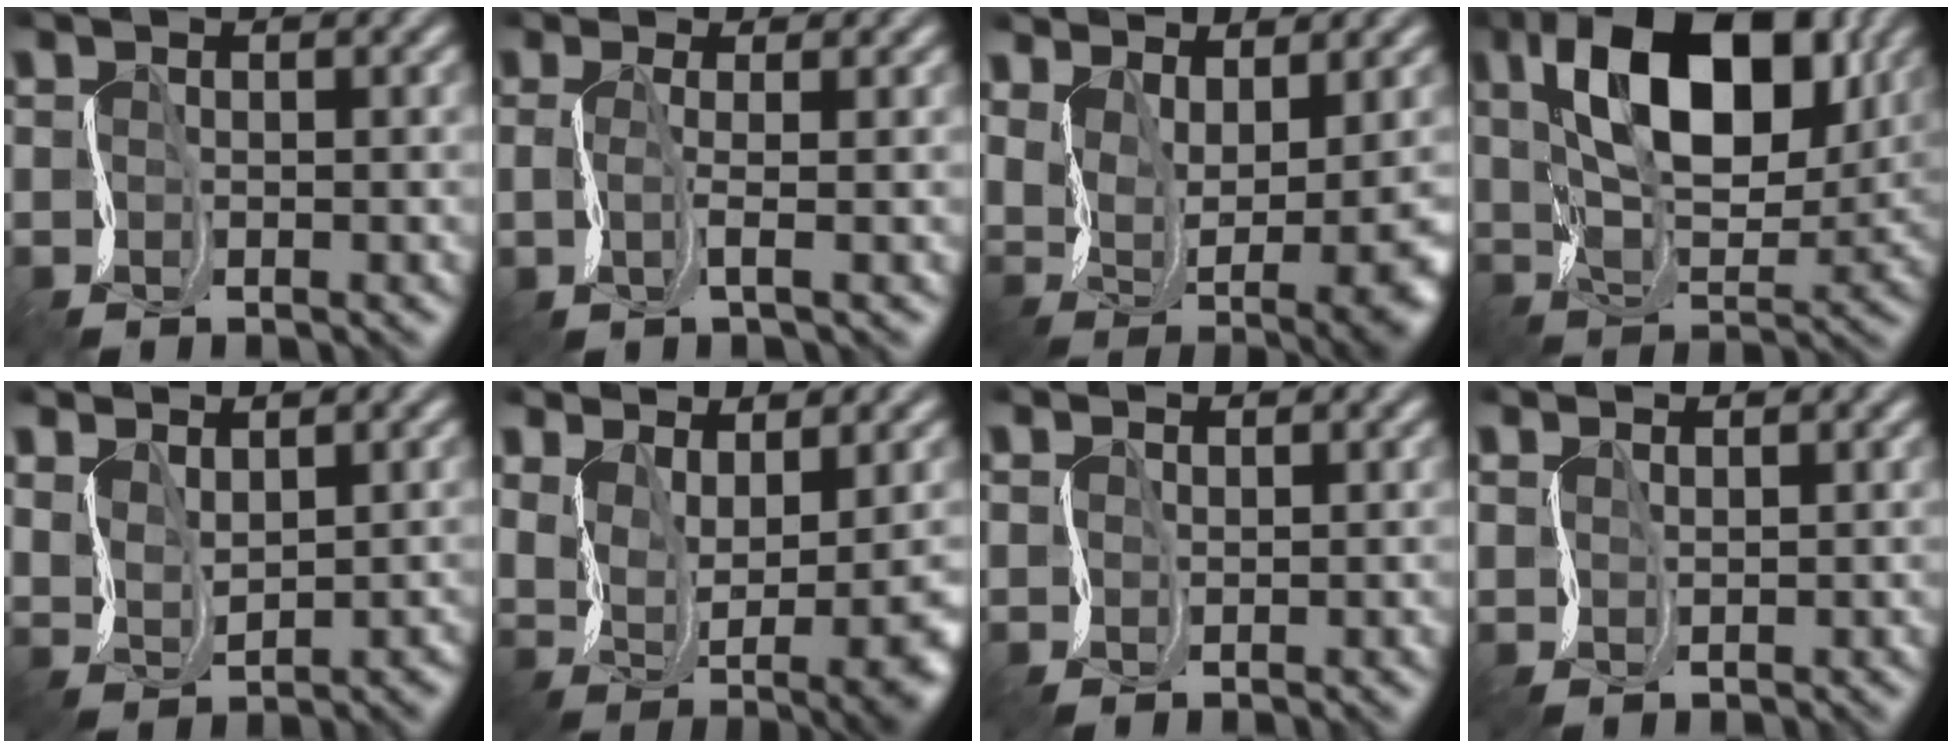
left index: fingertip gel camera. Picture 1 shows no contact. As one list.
[{"total": 1.5, "force": [0.4, 0.0, 1.4], "torque": [-0.032, -0.001, 0.006]}, {"total": 7.0, "force": [2.4, 3.1, 5.8], "torque": [-0.121, -0.015, 0.058]}, {"total": 12.5, "force": [5.4, 6.2, 9.5], "torque": [-0.160, 0.009, 0.091]}, {"total": 2.6, "force": [2.1, 1.3, 0.8], "torque": [-0.030, -0.002, 0.050]}, {"total": 6.2, "force": [1.9, 2.6, 5.4], "torque": [-0.109, -0.015, 0.047]}, {"total": 1.1, "force": [1.0, 0.3, -0.4], "torque": [0.004, 0.004, 0.021]}, {"total": 1.5, "force": [1.4, 0.1, -0.4], "torque": [0.003, 0.003, 0.034]}]